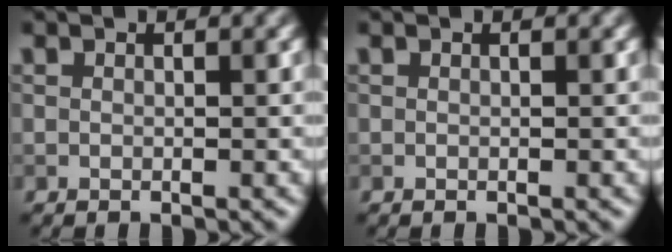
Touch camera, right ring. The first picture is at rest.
{"total": 0.0}